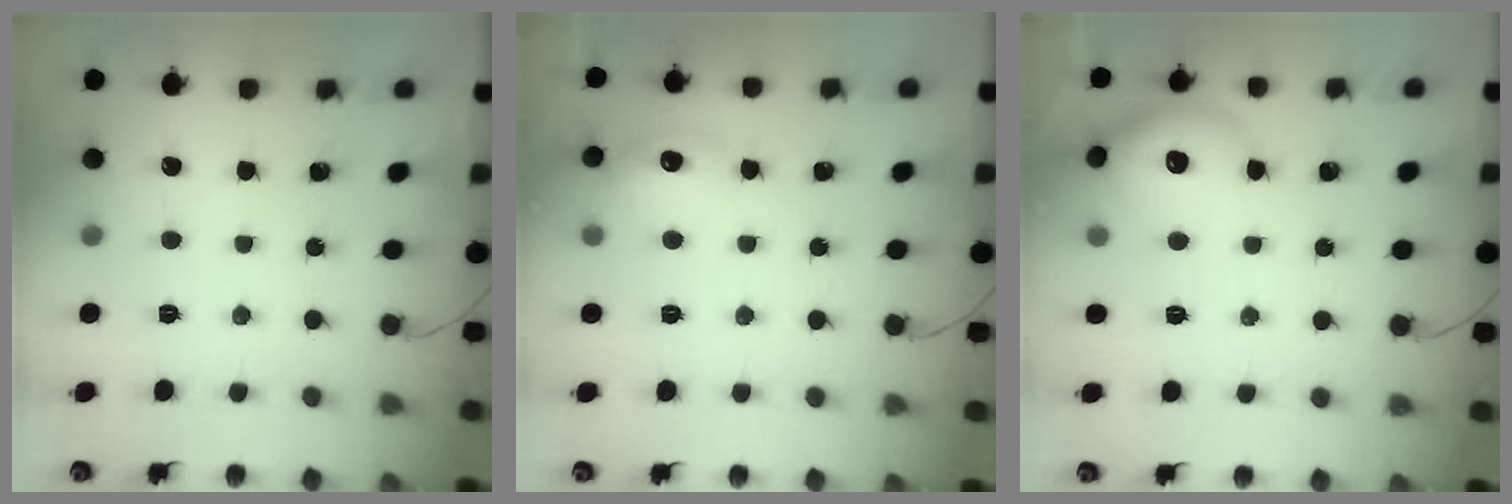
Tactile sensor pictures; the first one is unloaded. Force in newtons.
{"total": 9.4, "press": 9.4, "slide": 0.5}
{"total": 12.0, "press": 11.9, "slide": 1.5}